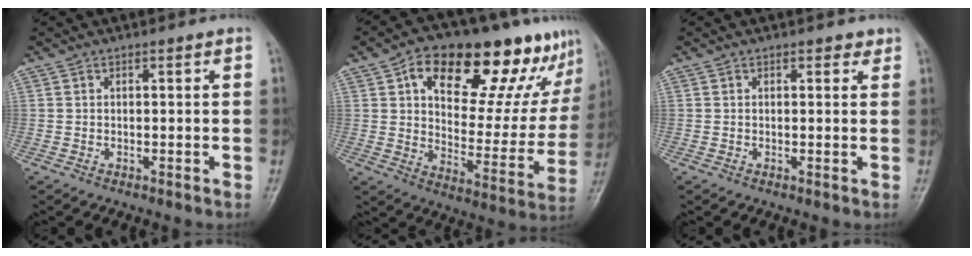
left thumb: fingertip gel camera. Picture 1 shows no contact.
{"total": 25.5, "force": [14.6, 11.6, 17.5], "torque": [-0.193, -0.027, 0.220]}
{"total": 1.4, "force": [0.9, 0.8, 0.6], "torque": [0.006, -0.004, 0.008]}